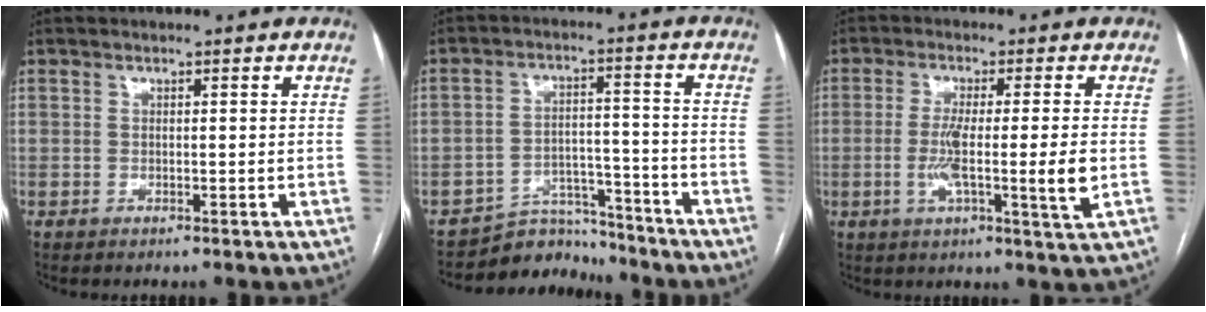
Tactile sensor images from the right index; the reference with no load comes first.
{"total": 7.3, "force": [-6.9, 2.3, -0.7], "torque": [0.022, 0.037, -0.113]}
{"total": 8.9, "force": [-1.4, -0.2, 8.8], "torque": [-0.157, -0.018, -0.029]}